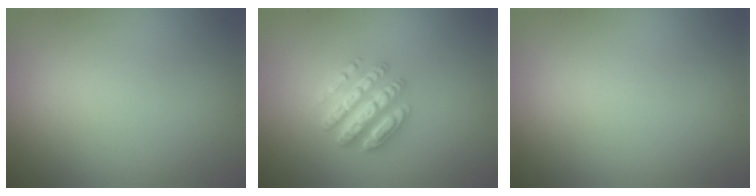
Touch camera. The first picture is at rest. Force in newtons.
{"total": 4.6, "press": 4.6, "slide": 0.8}
{"total": 0.0}